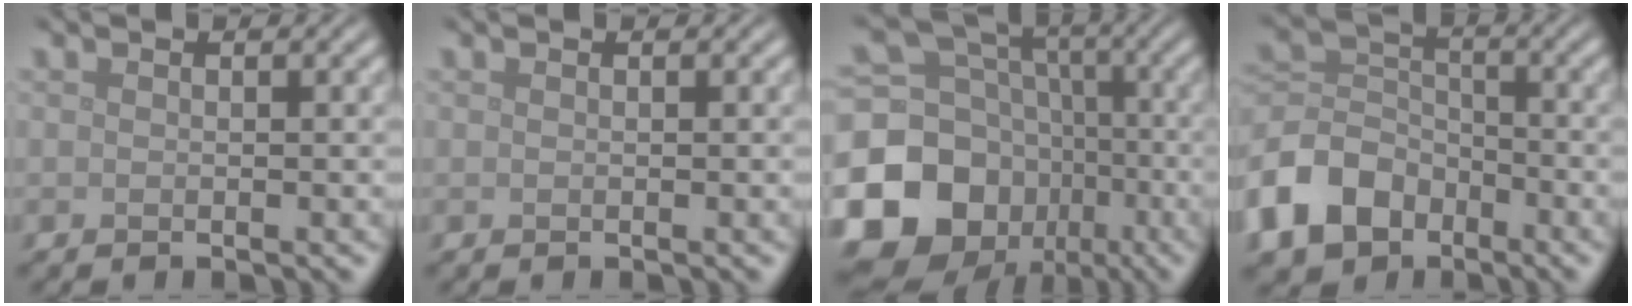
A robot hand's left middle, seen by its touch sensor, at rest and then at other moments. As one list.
[{"total": 0.0}, {"total": 16.2, "force": [-5.8, 13.6, 6.6], "torque": [-0.167, -0.016, -0.121]}, {"total": 7.5, "force": [-4.1, 5.4, 3.3], "torque": [-0.070, 0.003, -0.098]}]